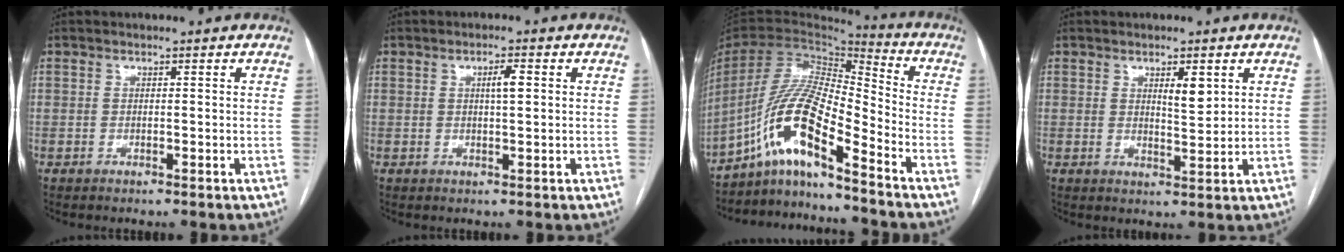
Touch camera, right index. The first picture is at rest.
{"total": 2.4, "force": [0.6, 0.3, 2.3], "torque": [-0.040, 0.003, 0.009]}
{"total": 12.7, "force": [-8.4, 1.5, 9.5], "torque": [-0.193, 0.011, -0.155]}
{"total": 3.4, "force": [1.6, 0.8, 2.9], "torque": [-0.048, -0.006, 0.027]}